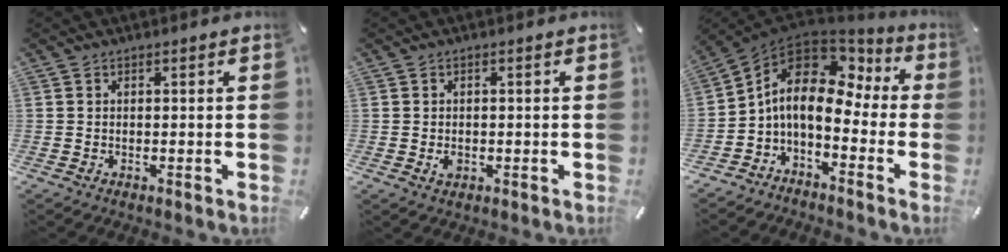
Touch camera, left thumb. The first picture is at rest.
{"total": 1.9, "force": [-0.4, 1.4, 1.2], "torque": [-0.029, 0.000, -0.010]}
{"total": 12.3, "force": [0.5, 8.1, 9.3], "torque": [-0.164, -0.001, 0.005]}